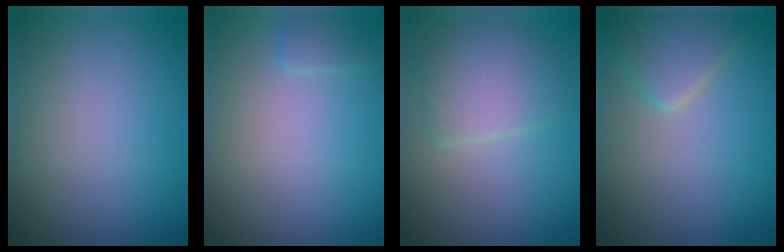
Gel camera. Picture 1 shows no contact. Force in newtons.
{"total": 0.9, "press": 0.9, "slide": 0.1}
{"total": 3.5, "press": 3.5, "slide": 0.3}
{"total": 2.8, "press": 2.8, "slide": 0.1}